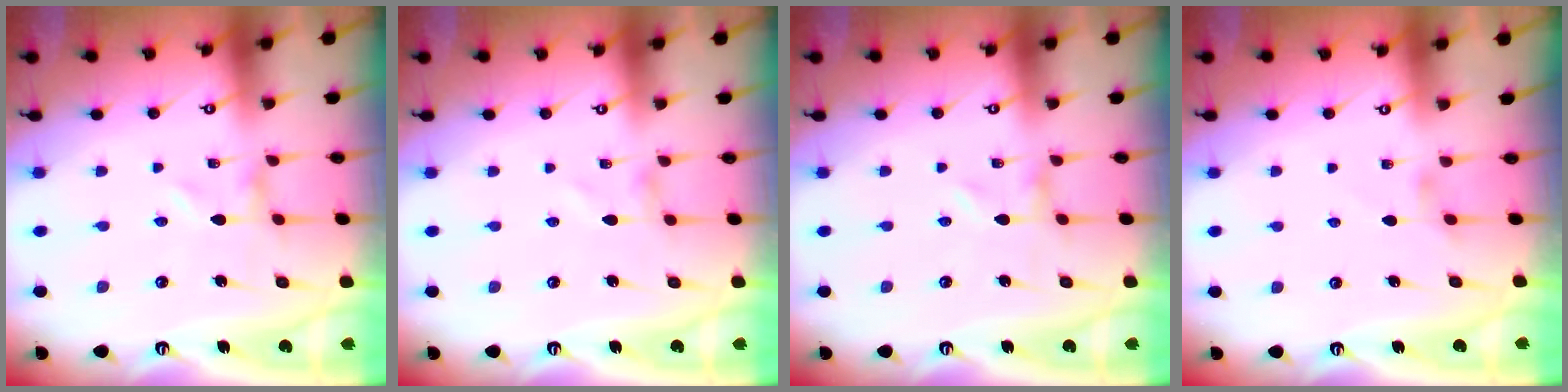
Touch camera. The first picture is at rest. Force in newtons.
{"total": 0.8, "press": 0.8, "slide": 0.1}
{"total": 0.0}
{"total": 1.3, "press": 1.2, "slide": 0.3}